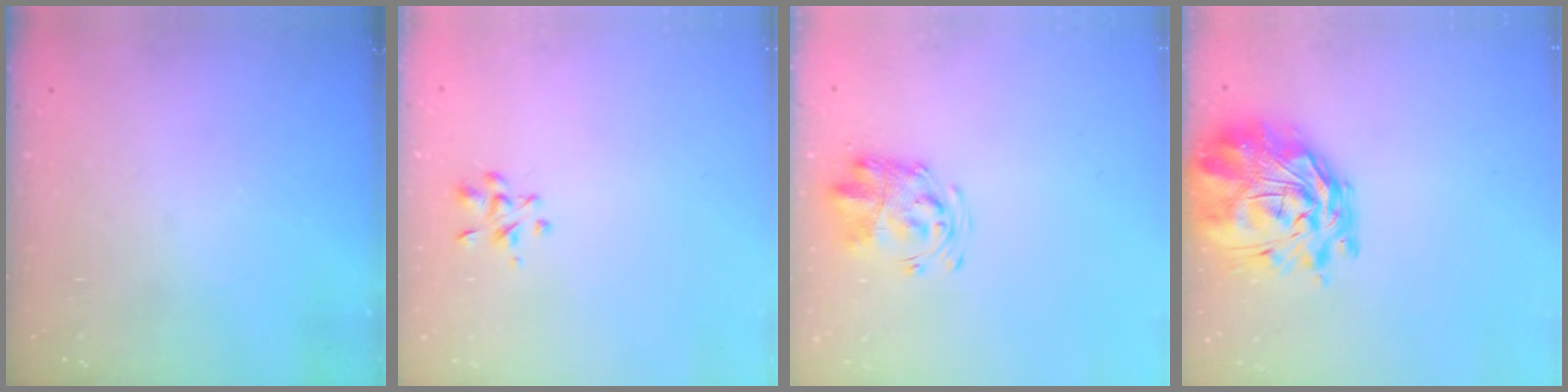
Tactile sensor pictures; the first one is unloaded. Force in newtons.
{"total": 2.9, "press": 2.7, "slide": 1.2}
{"total": 4.1, "press": 4.1, "slide": 0.7}
{"total": 4.5, "press": 4.0, "slide": 2.1}